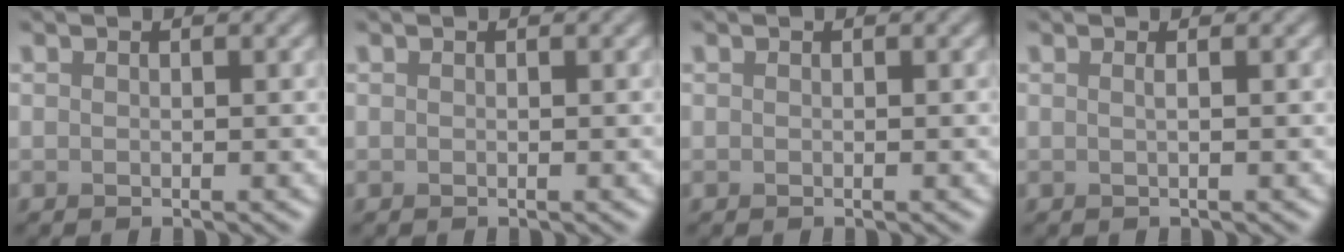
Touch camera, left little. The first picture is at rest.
{"total": 0.0}
{"total": 0.0}
{"total": 0.9, "force": [0.2, 0.4, 0.8], "torque": [-0.009, -0.001, -0.006]}